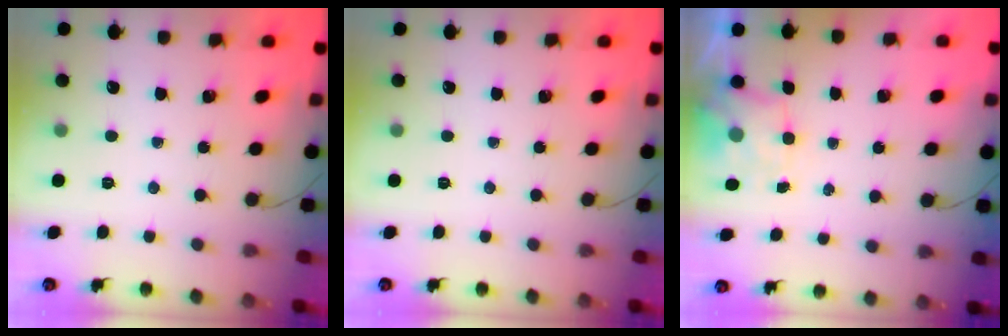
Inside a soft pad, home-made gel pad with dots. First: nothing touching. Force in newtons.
{"total": 0.0}
{"total": 2.0, "press": 1.9, "slide": 0.5}